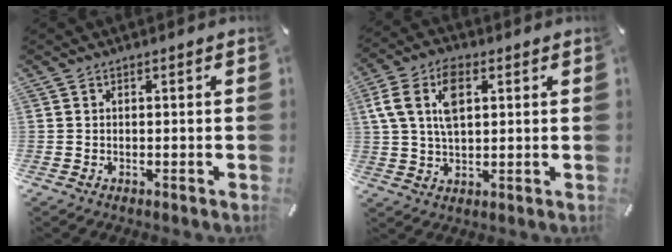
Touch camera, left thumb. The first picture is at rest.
{"total": 10.5, "force": [3.1, 6.3, 7.8], "torque": [-0.178, 0.003, 0.053]}